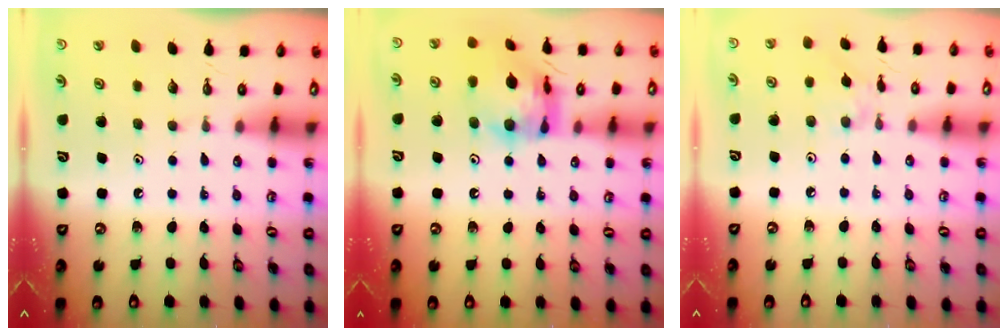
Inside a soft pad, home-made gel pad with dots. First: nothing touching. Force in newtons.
{"total": 12.3, "press": 12.2, "slide": 1.4}
{"total": 3.0, "press": 3.0, "slide": 0.3}